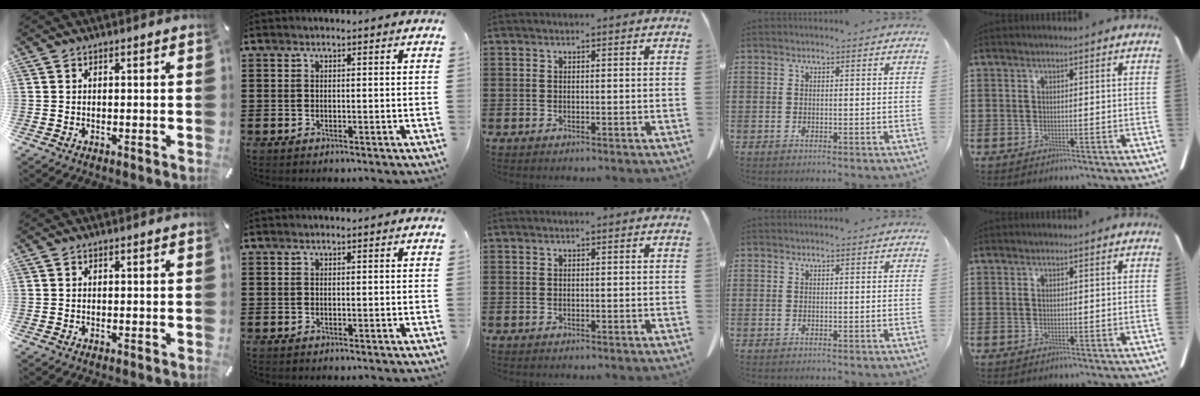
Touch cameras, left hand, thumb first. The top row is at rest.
{}